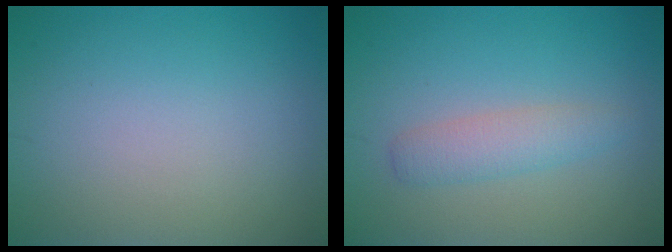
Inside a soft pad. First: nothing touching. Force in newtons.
{"total": 2.3, "press": 2.3, "slide": 0.0}